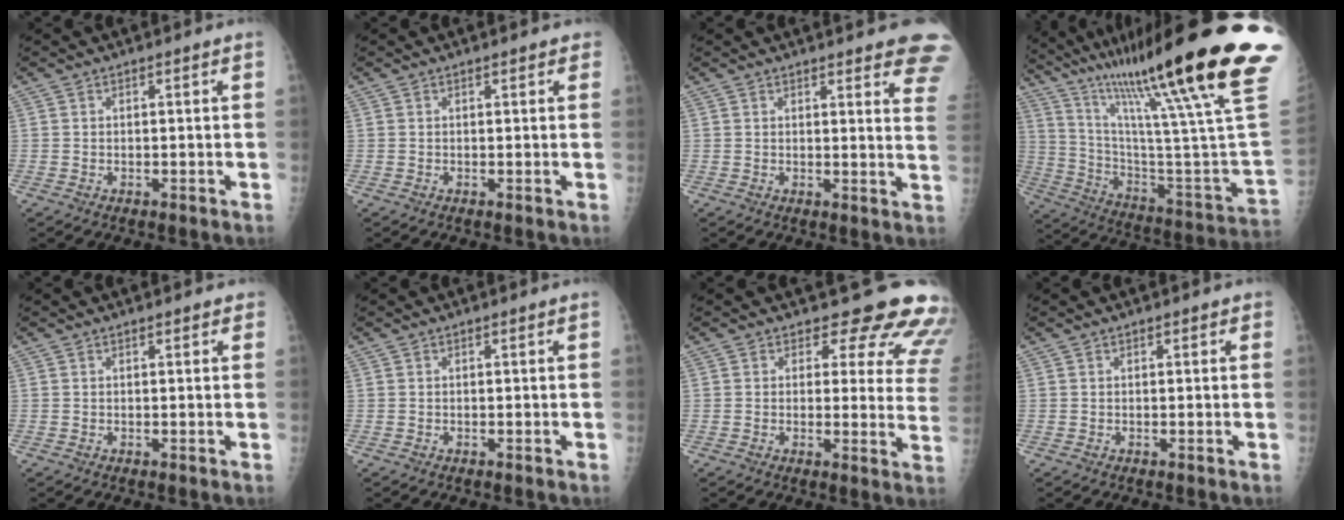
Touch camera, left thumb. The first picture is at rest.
{"total": 1.4, "force": [0.9, 0.7, 0.7], "torque": [0.002, -0.001, 0.006]}
{"total": 12.2, "force": [9.6, 2.8, 7.0], "torque": [-0.046, -0.040, 0.090]}
{"total": 38.8, "force": [25.5, 3.0, 29.1], "torque": [-0.356, -0.101, 0.397]}
{"total": 1.2, "force": [0.8, 0.6, 0.7], "torque": [-0.001, -0.001, 0.006]}
{"total": 0.0}
{"total": 14.3, "force": [12.8, 5.2, 3.3], "torque": [0.015, -0.102, 0.116]}
{"total": 0.8, "force": [0.4, 0.5, 0.4], "torque": [0.003, 0.001, 0.000]}